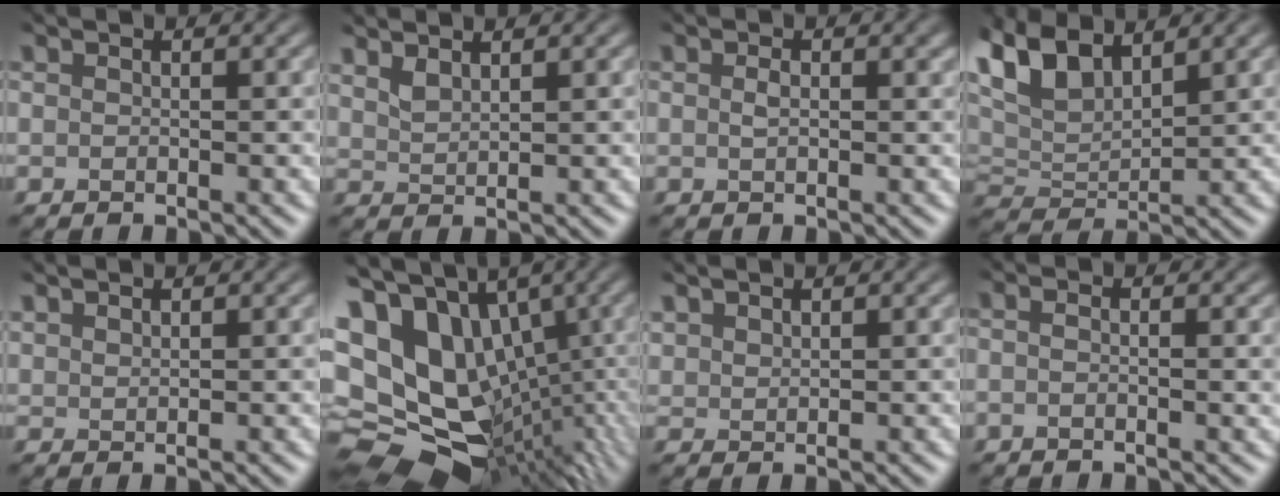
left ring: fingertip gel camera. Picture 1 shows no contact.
{"total": 1.6, "force": [1.5, -0.2, 0.6], "torque": [-0.018, 0.004, 0.037]}
{"total": 1.1, "force": [0.1, 0.4, 1.0], "torque": [-0.016, 0.001, 0.003]}
{"total": 6.2, "force": [3.9, 2.4, 4.1], "torque": [-0.102, 0.012, 0.074]}
{"total": 1.3, "force": [1.3, -0.1, 0.3], "torque": [-0.011, 0.006, 0.031]}
{"total": 19.0, "force": [1.3, 15.1, 11.4], "torque": [-0.227, 0.011, 0.050]}
{"total": 1.5, "force": [1.5, 0.2, 0.4], "torque": [-0.015, 0.007, 0.036]}
{"total": 1.3, "force": [-0.3, 0.0, 1.2], "torque": [-0.022, -0.003, -0.004]}